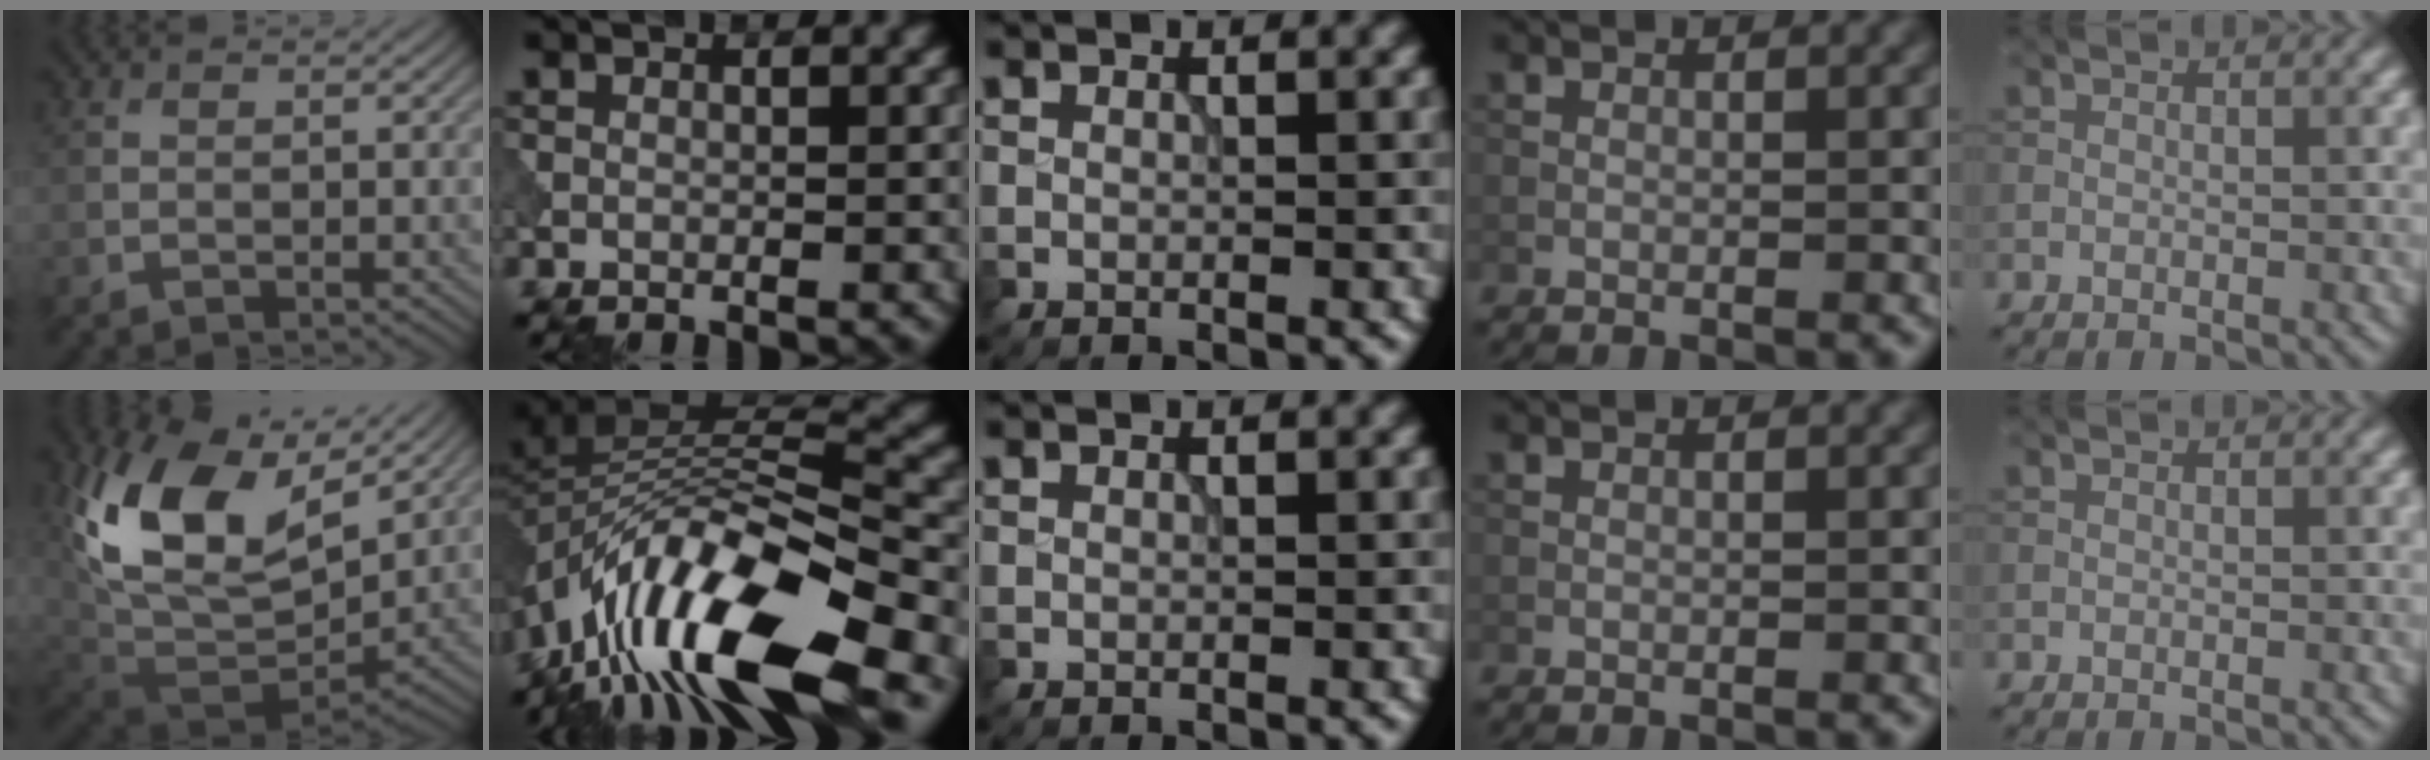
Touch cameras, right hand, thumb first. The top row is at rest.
{"thumb": {"total": 17.0, "force": [7.2, 10.1, 11.6], "torque": [-0.256, 0.012, 0.145]}, "index": {"total": 15.0, "force": [-8.4, 6.0, 10.9], "torque": [-0.197, 0.012, -0.155]}}